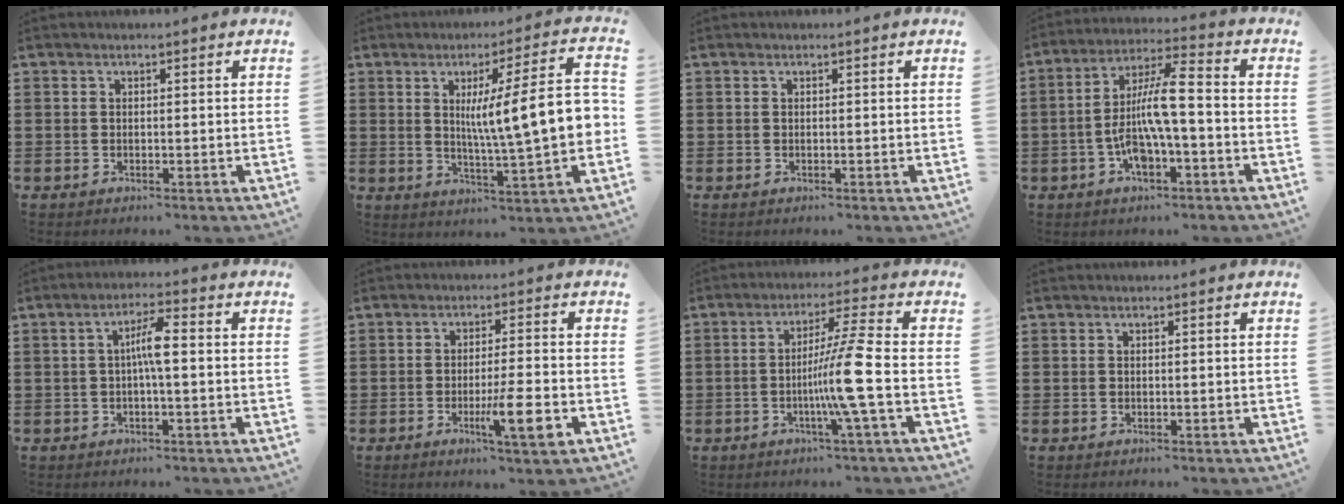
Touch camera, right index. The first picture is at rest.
{"total": 12.9, "force": [1.2, 1.7, 12.7], "torque": [-0.201, -0.009, 0.015]}
{"total": 0.0}
{"total": 9.9, "force": [-2.4, 2.4, 9.3], "torque": [-0.193, -0.006, -0.049]}
{"total": 4.3, "force": [-0.2, 0.6, 4.2], "torque": [-0.078, 0.005, -0.008]}
{"total": 7.5, "force": [-2.9, 0.7, 6.9], "torque": [-0.112, -0.010, -0.046]}
{"total": 8.9, "force": [-2.3, -1.3, 8.5], "torque": [-0.152, -0.014, -0.050]}
{"total": 0.0}